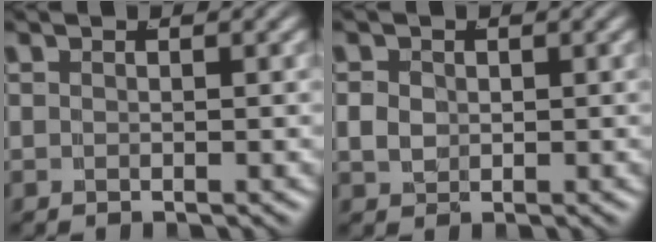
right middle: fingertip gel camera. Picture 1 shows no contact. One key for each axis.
{"total": 1.9, "fx": 0.0, "fy": 1.6, "fz": 1.0, "tx": -0.027, "ty": -0.011, "tz": 0.012}